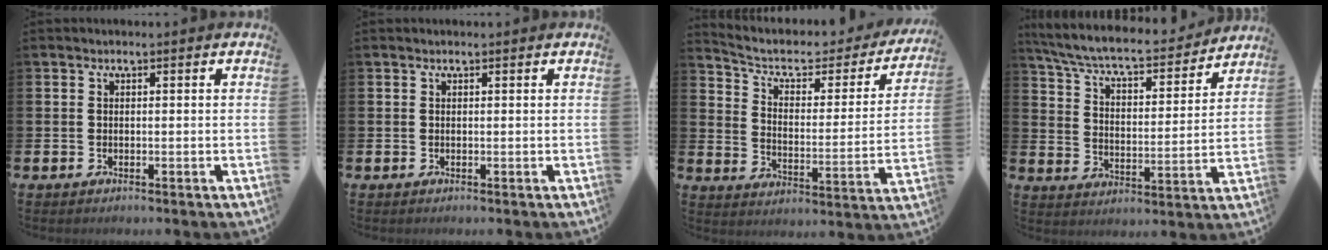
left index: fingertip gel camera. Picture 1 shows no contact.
{"total": 0.0}
{"total": 6.8, "force": [5.5, 2.9, 2.8], "torque": [-0.078, -0.040, 0.086]}
{"total": 7.3, "force": [6.7, 1.1, 2.5], "torque": [-0.085, -0.051, 0.112]}